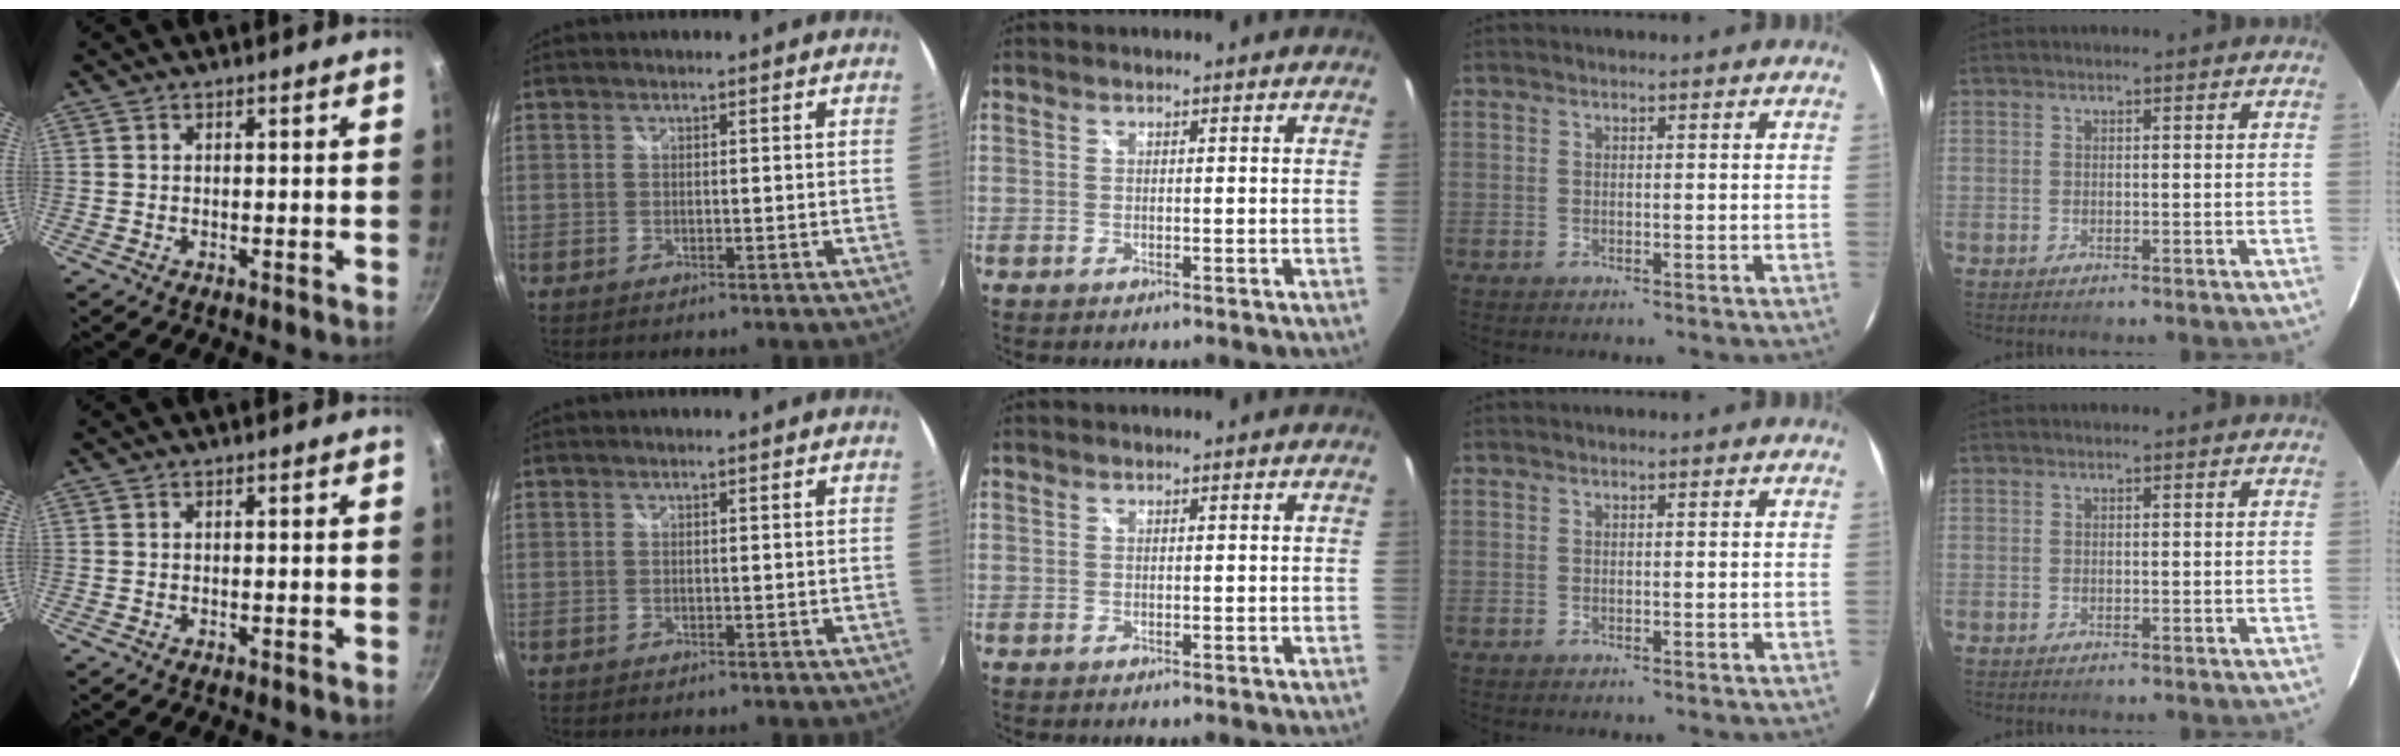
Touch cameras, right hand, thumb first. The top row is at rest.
{}